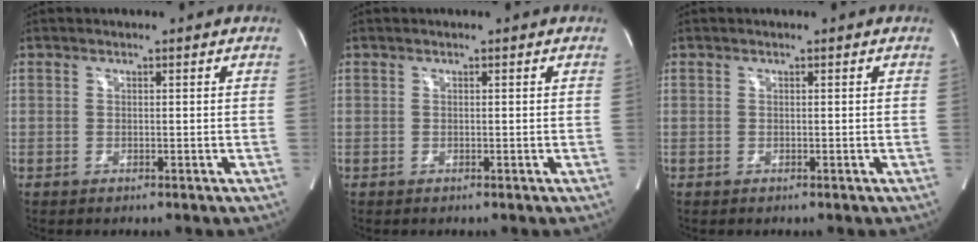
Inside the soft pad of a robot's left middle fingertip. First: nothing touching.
{"total": 0.0}
{"total": 0.0}